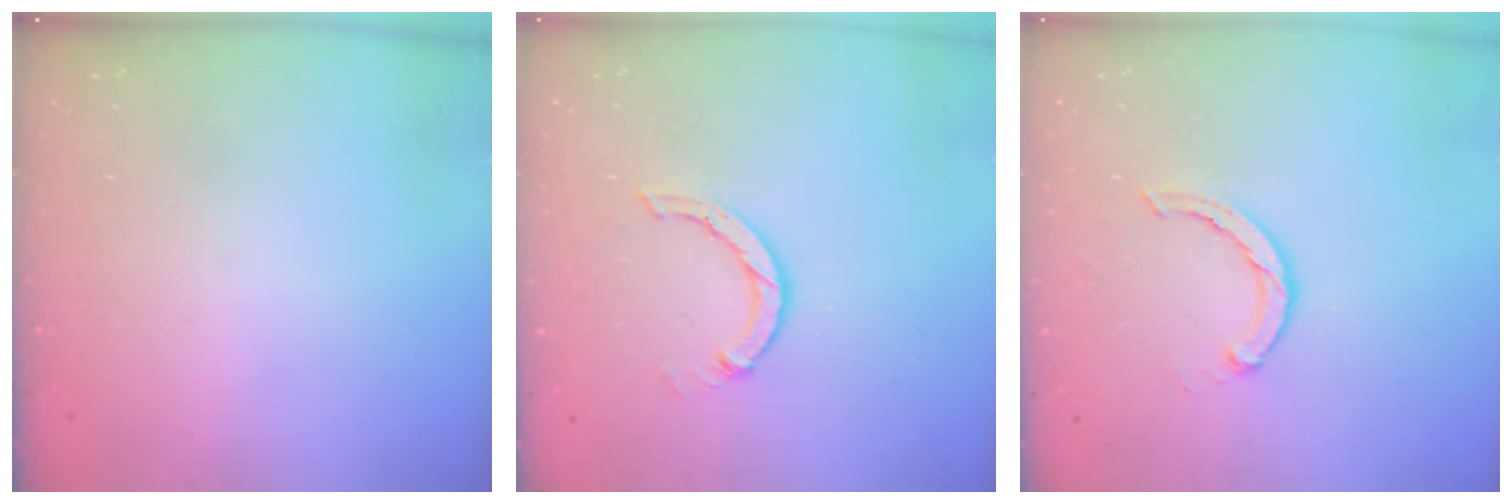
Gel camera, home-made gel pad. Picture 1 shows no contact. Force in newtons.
{"total": 4.4, "press": 4.3, "slide": 0.5}
{"total": 2.3, "press": 2.3, "slide": 0.3}